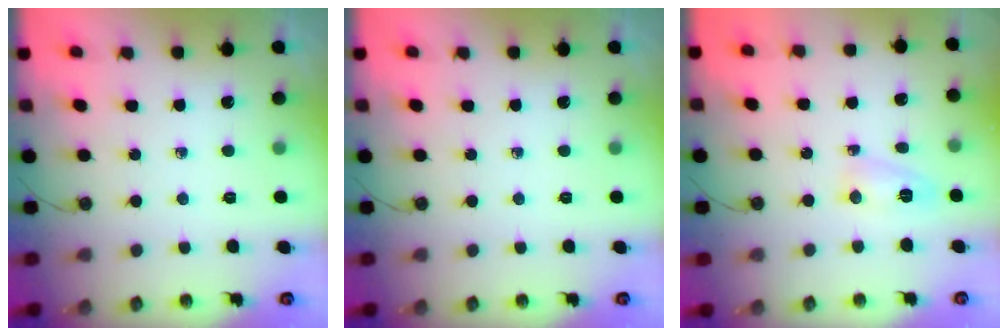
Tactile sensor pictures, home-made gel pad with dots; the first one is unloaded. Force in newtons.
{"total": 0.0}
{"total": 4.3, "press": 4.1, "slide": 0.9}